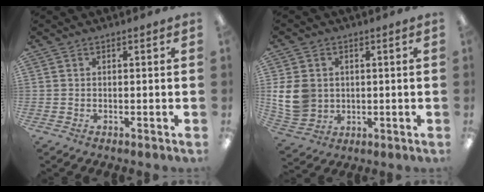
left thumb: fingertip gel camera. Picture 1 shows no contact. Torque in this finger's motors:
{"motor_torque": [-0.09, 0.57, 0.35, -0.28, 0.05]}